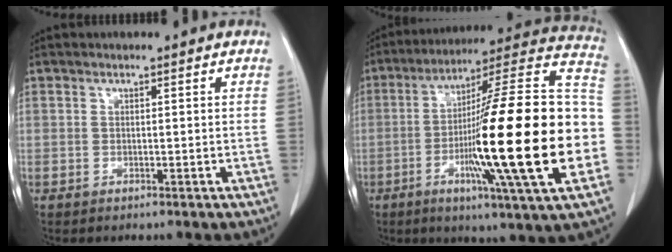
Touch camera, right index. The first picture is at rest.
{"total": 29.8, "force": [-5.6, 0.9, 29.3], "torque": [-0.404, -0.011, -0.110]}